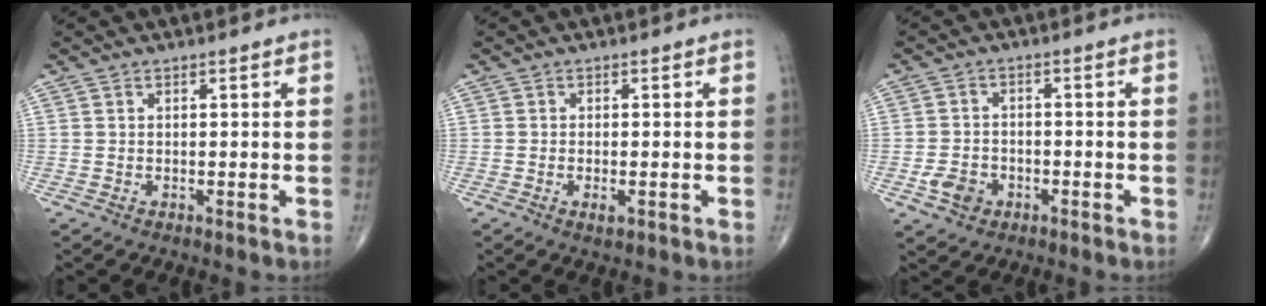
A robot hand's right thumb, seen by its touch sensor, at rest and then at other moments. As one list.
[{"total": 1.7, "force": [-0.6, 0.7, 1.4], "torque": [-0.026, -0.002, -0.010]}, {"total": 4.8, "force": [-2.0, 3.7, 2.3], "torque": [-0.033, 0.012, -0.032]}]